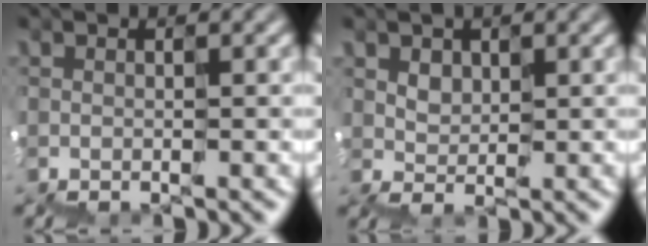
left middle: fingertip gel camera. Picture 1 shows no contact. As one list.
[{"total": 1.6, "force": [1.0, 1.1, -0.6], "torque": [0.009, 0.008, 0.022]}]